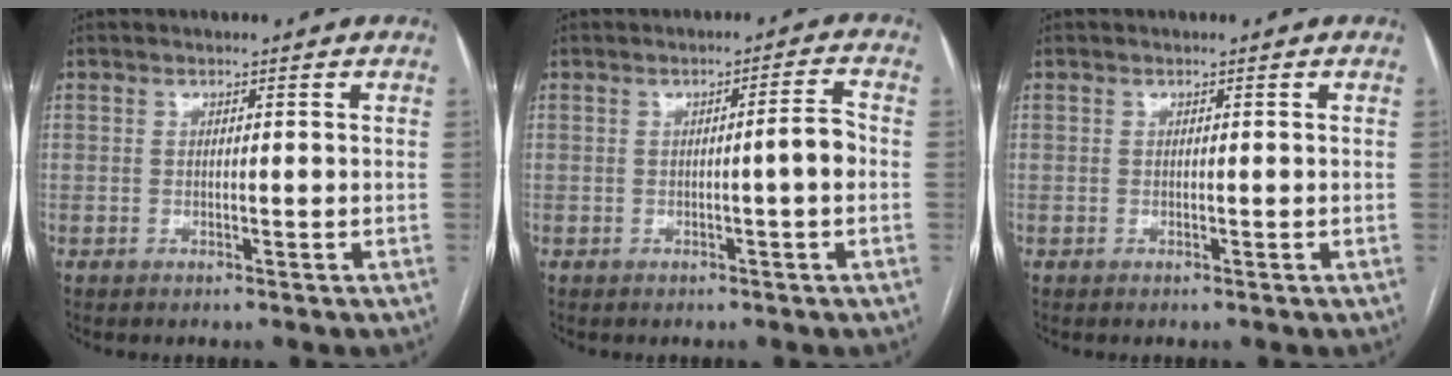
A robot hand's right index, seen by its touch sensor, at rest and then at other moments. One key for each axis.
{"total": 3.4, "fx": -0.6, "fy": -0.2, "fz": 3.4, "tx": -0.047, "ty": 0.005, "tz": -0.009}
{"total": 0.0}